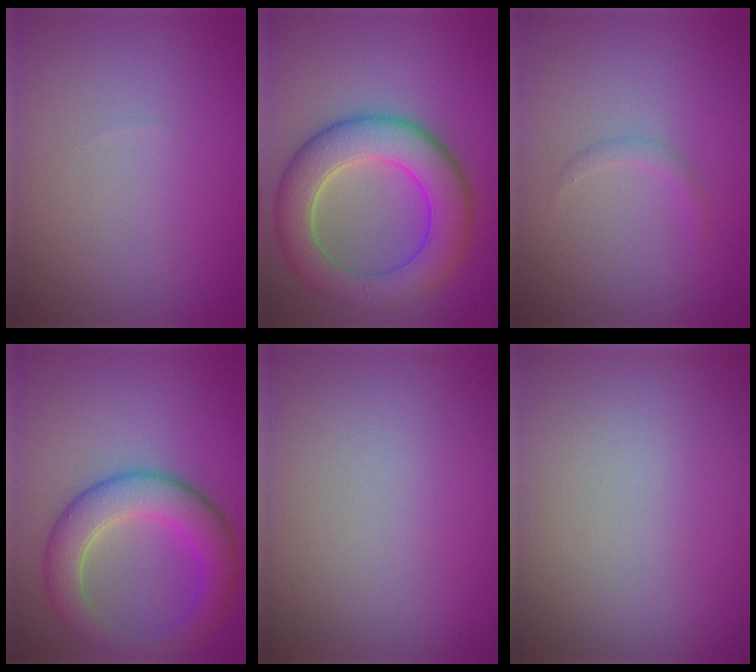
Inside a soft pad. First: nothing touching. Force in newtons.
{"total": 7.9, "press": 7.9, "slide": 0.4}
{"total": 0.8, "press": 0.8, "slide": 0.1}
{"total": 6.0, "press": 6.0, "slide": 0.2}
{"total": 0.0}
{"total": 0.0}